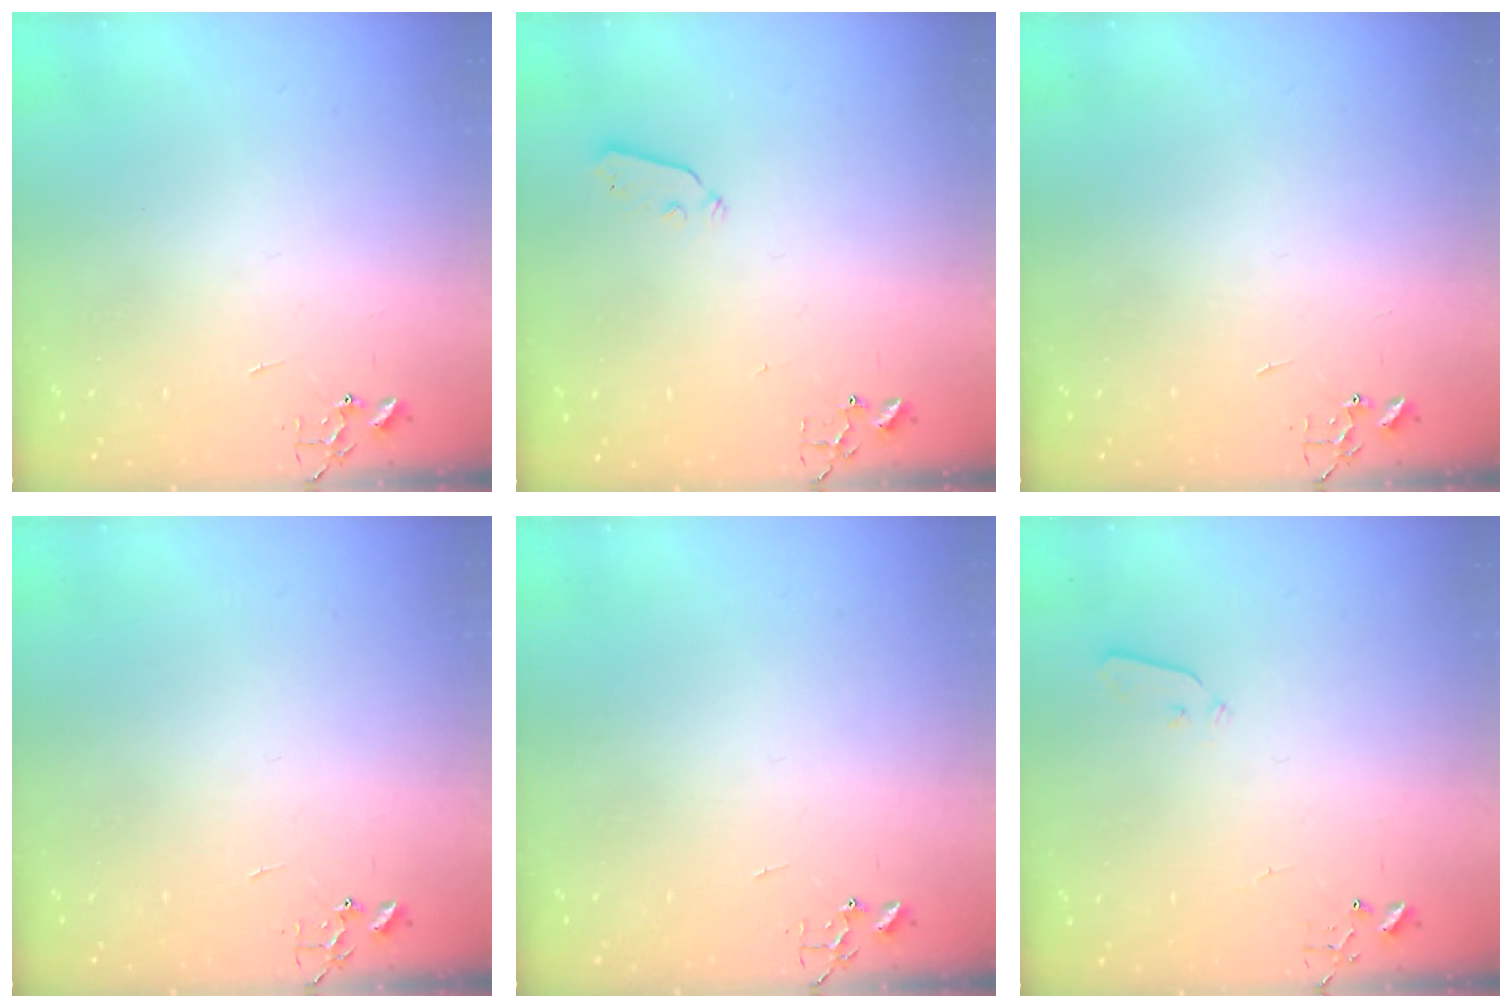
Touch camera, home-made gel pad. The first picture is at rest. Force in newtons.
{"total": 3.1, "press": 3.0, "slide": 0.4}
{"total": 0.0}
{"total": 0.0}
{"total": 0.0}
{"total": 3.6, "press": 3.6, "slide": 0.5}